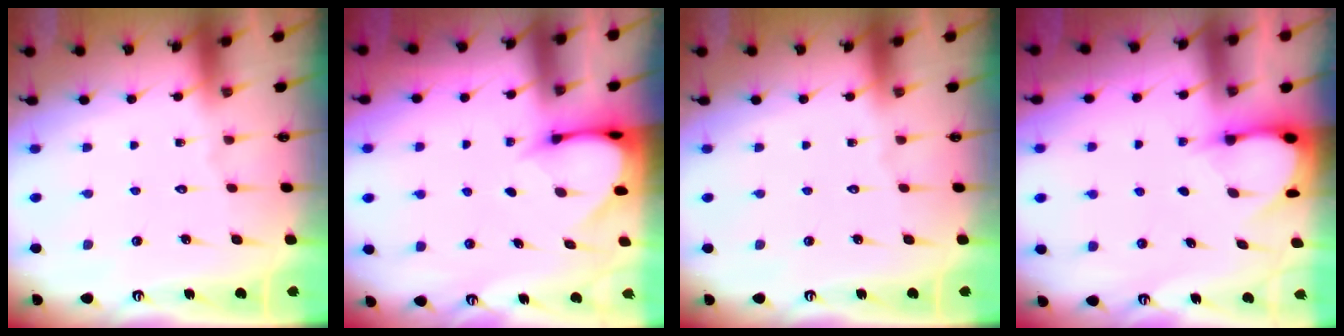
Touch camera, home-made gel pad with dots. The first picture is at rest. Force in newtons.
{"total": 3.5, "press": 3.4, "slide": 0.3}
{"total": 0.0}
{"total": 3.1, "press": 3.1, "slide": 0.3}